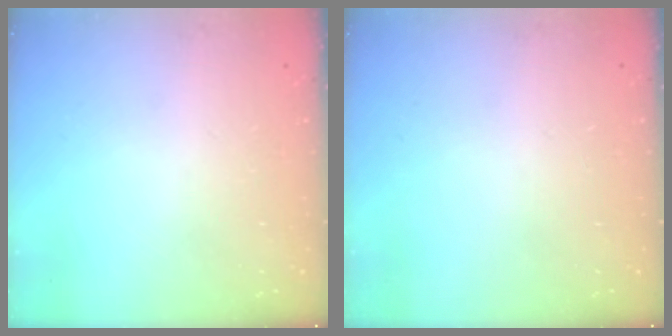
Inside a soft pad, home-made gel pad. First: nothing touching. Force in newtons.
{"total": 0.0}